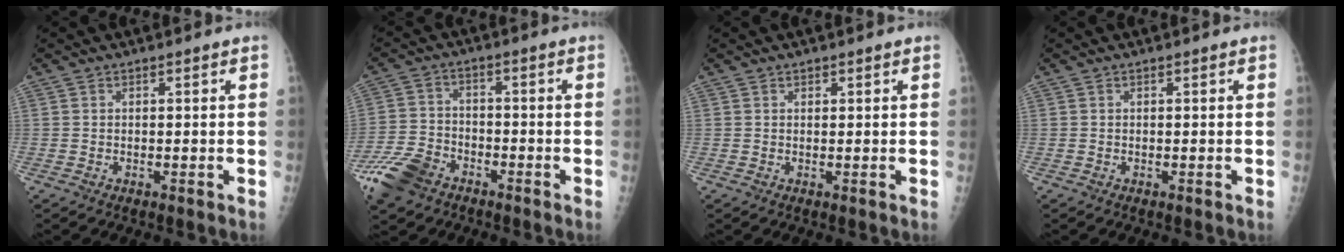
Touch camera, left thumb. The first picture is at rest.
{"total": 9.7, "force": [-6.1, 6.0, 4.6], "torque": [-0.099, 0.018, -0.120]}
{"total": 0.6, "force": [0.4, 0.4, 0.2], "torque": [0.002, -0.002, 0.005]}
{"total": 0.0}